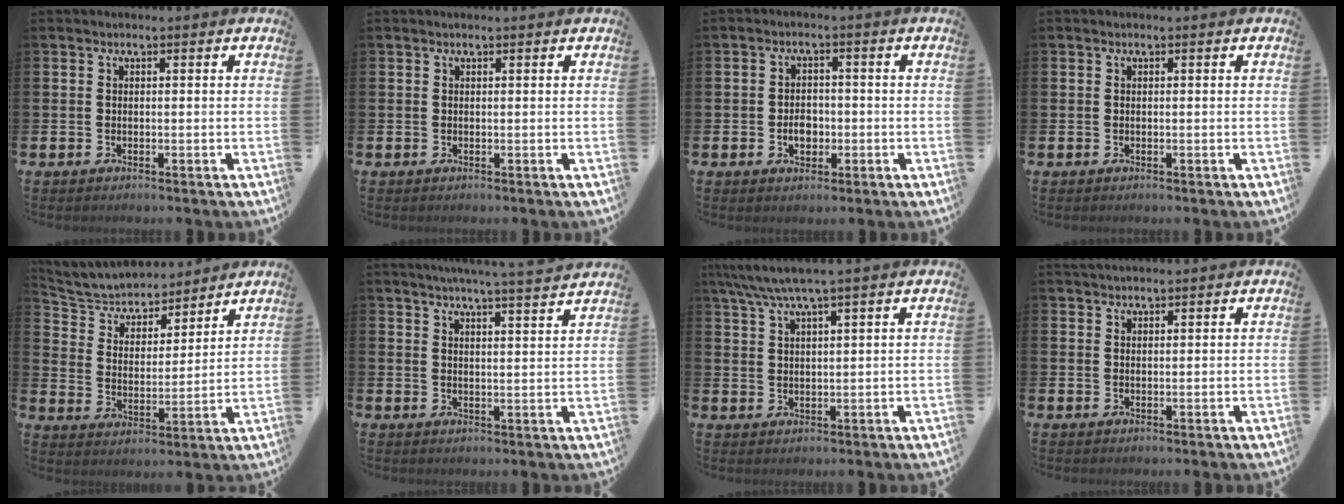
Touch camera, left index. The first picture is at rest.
{"total": 0.0}
{"total": 3.0, "force": [-0.7, 2.2, 1.9], "torque": [-0.017, -0.005, -0.019]}
{"total": 0.0}
{"total": 6.2, "force": [5.9, 1.7, 0.8], "torque": [-0.055, -0.042, 0.101]}
{"total": 5.4, "force": [5.1, -1.1, 1.2], "torque": [-0.024, -0.035, 0.086]}
{"total": 5.0, "force": [4.2, -0.2, 2.8], "torque": [-0.070, -0.008, 0.075]}
{"total": 1.6, "force": [1.6, 0.2, 0.3], "torque": [-0.003, -0.002, 0.029]}